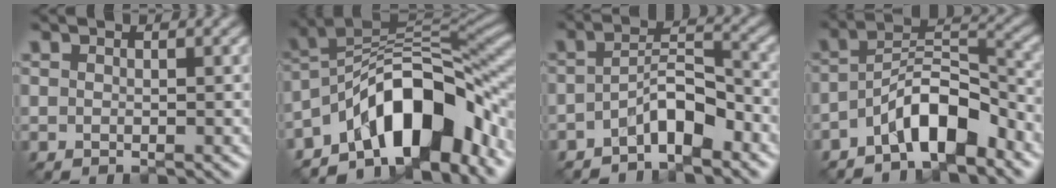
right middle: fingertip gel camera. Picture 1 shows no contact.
{"total": 11.7, "force": [-6.5, 5.2, 8.3], "torque": [-0.101, 0.018, -0.122]}
{"total": 4.4, "force": [-2.7, 1.5, 3.1], "torque": [-0.048, 0.014, -0.049]}
{"total": 6.6, "force": [-4.2, 2.3, 4.5], "torque": [-0.071, 0.012, -0.079]}